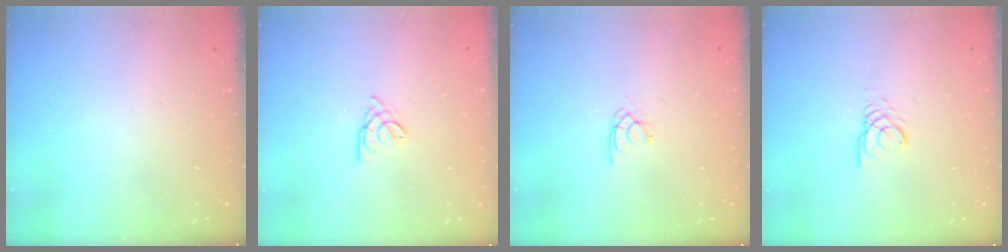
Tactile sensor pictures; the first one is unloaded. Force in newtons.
{"total": 2.8, "press": 2.7, "slide": 0.5}
{"total": 1.7, "press": 1.7, "slide": 0.2}
{"total": 2.3, "press": 2.3, "slide": 0.1}